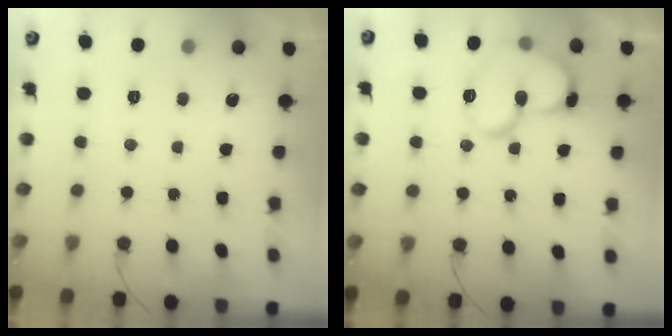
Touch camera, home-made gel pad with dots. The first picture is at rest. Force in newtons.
{"total": 15.9, "press": 15.7, "slide": 2.4}